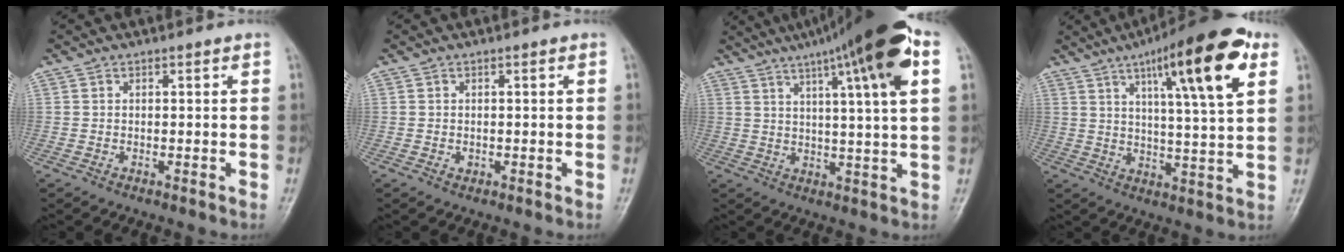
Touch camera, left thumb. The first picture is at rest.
{"total": 0.8, "force": [-0.3, 0.6, 0.5], "torque": [-0.008, 0.006, -0.002]}
{"total": 19.1, "force": [9.3, 2.1, 16.6], "torque": [-0.249, 0.002, 0.132]}
{"total": 18.6, "force": [8.5, 3.6, 16.1], "torque": [-0.226, -0.021, 0.124]}